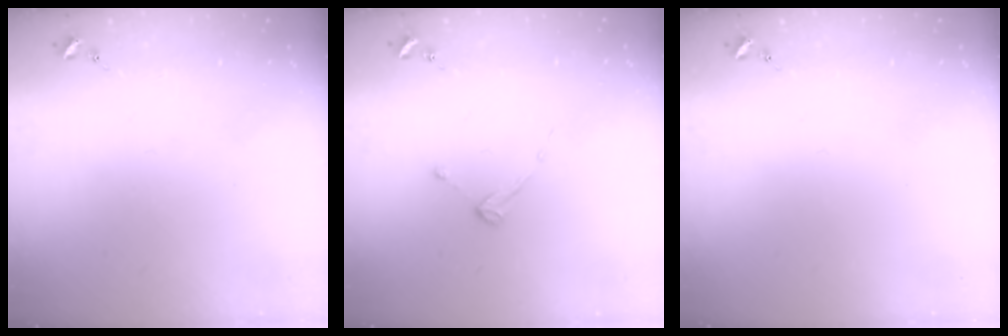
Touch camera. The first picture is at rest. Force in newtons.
{"total": 2.7, "press": 2.7, "slide": 0.3}
{"total": 0.0}